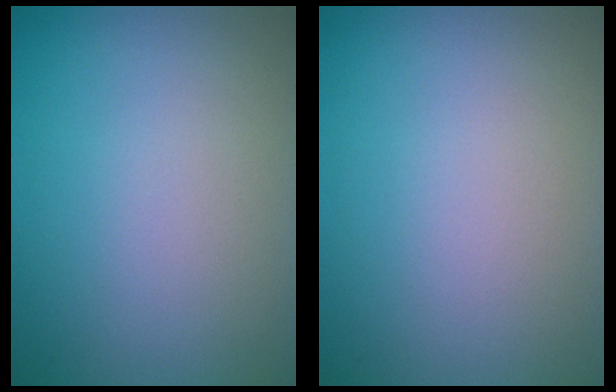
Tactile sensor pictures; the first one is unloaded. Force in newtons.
{"total": 0.0}